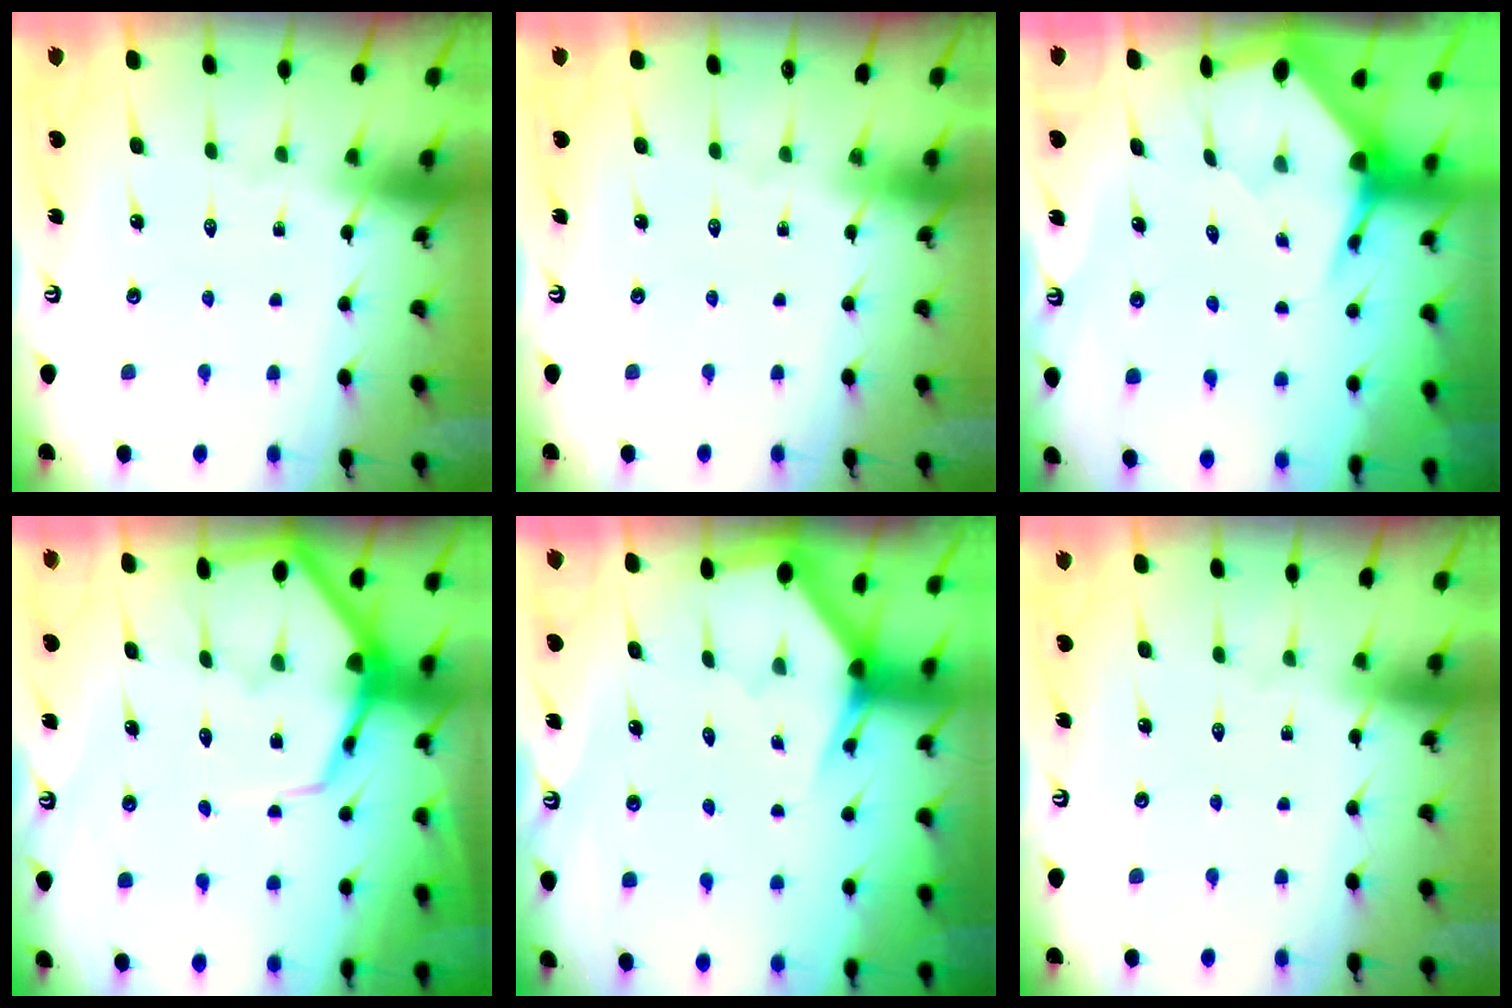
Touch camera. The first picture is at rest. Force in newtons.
{"total": 0.0}
{"total": 3.8, "press": 3.8, "slide": 0.5}
{"total": 9.1, "press": 9.1, "slide": 0.9}
{"total": 2.7, "press": 2.7, "slide": 0.0}
{"total": 0.0}